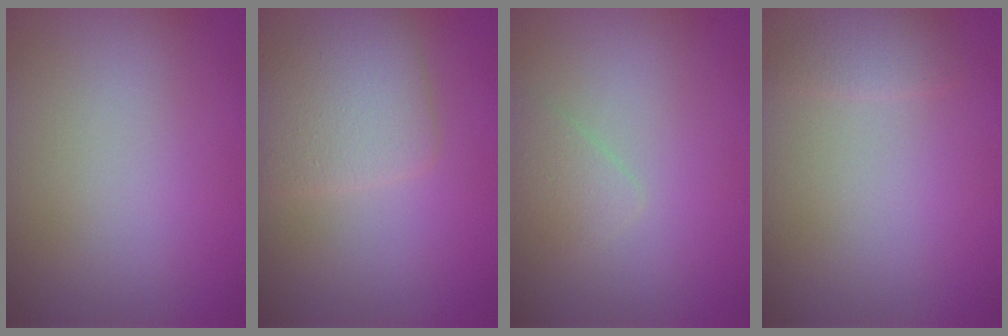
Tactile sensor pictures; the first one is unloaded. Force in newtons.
{"total": 4.1, "press": 4.1, "slide": 0.1}
{"total": 1.3, "press": 1.3, "slide": 0.1}
{"total": 1.1, "press": 1.1, "slide": 0.0}